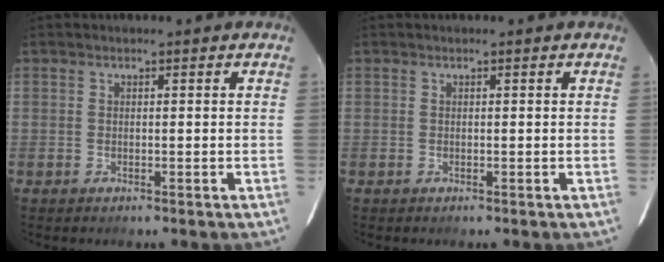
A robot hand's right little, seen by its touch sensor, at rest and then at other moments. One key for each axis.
{"total": 0.0}